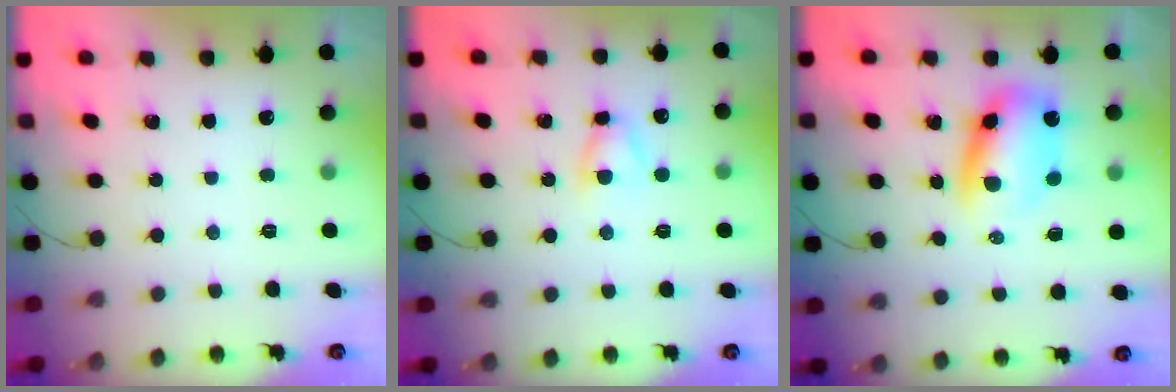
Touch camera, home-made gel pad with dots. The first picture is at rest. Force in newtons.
{"total": 4.6, "press": 4.6, "slide": 0.6}
{"total": 9.3, "press": 9.0, "slide": 2.4}